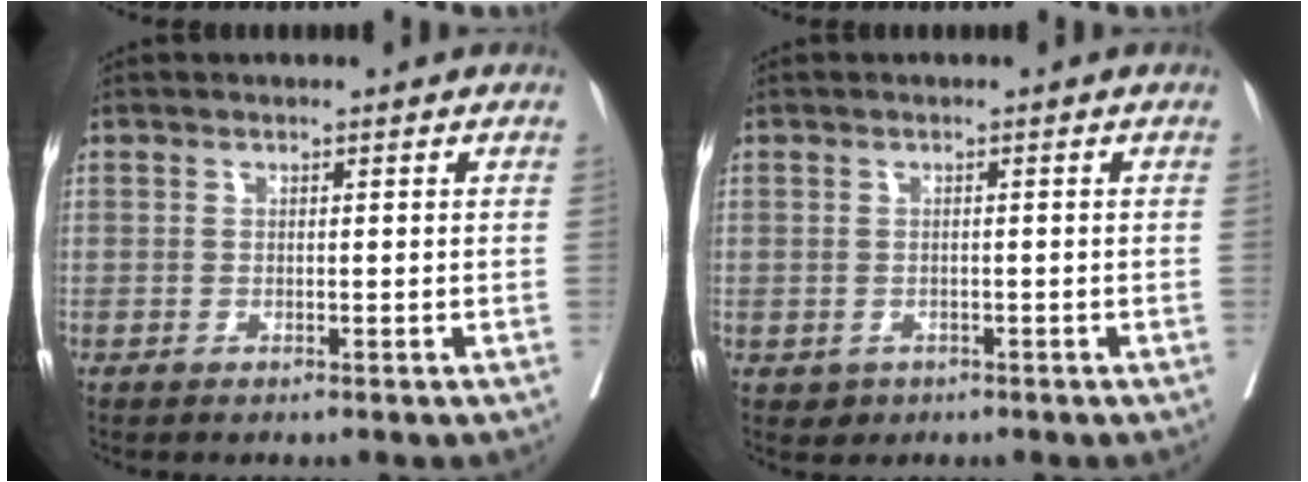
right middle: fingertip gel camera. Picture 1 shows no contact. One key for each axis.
{"total": 1.6, "fx": -0.8, "fy": 1.3, "fz": 0.3, "tx": -0.003, "ty": 0.002, "tz": -0.005}